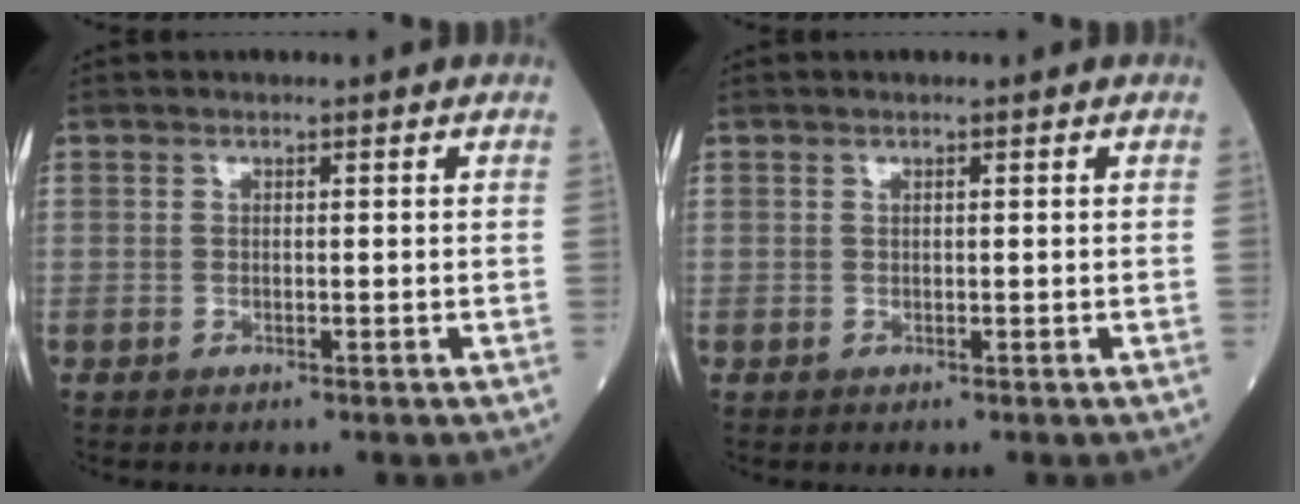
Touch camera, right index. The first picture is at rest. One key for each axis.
{"total": 0.0}